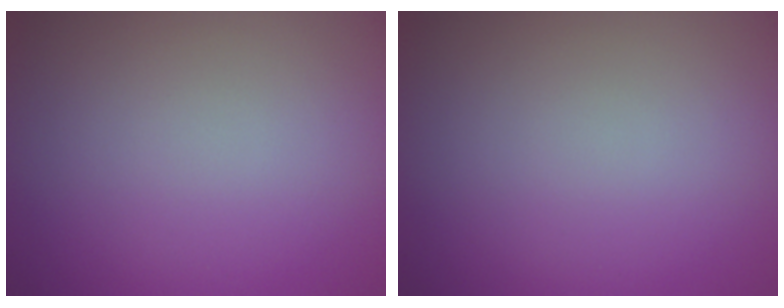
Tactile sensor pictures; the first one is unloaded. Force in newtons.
{"total": 0.0}